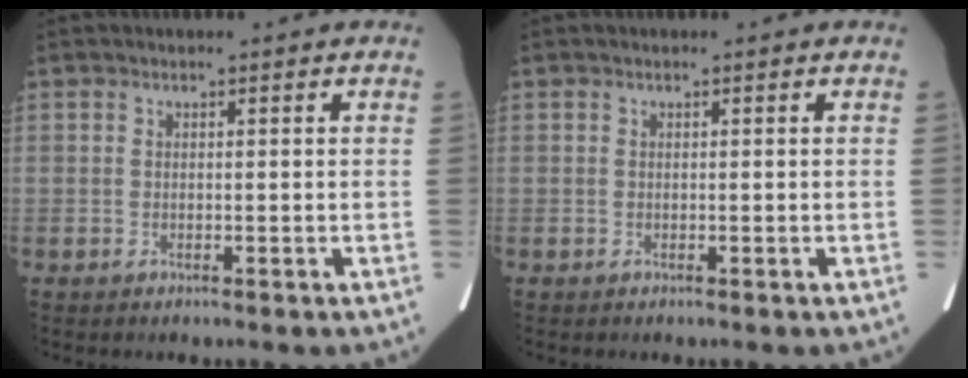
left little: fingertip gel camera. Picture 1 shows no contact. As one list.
[{"total": 0.0}]